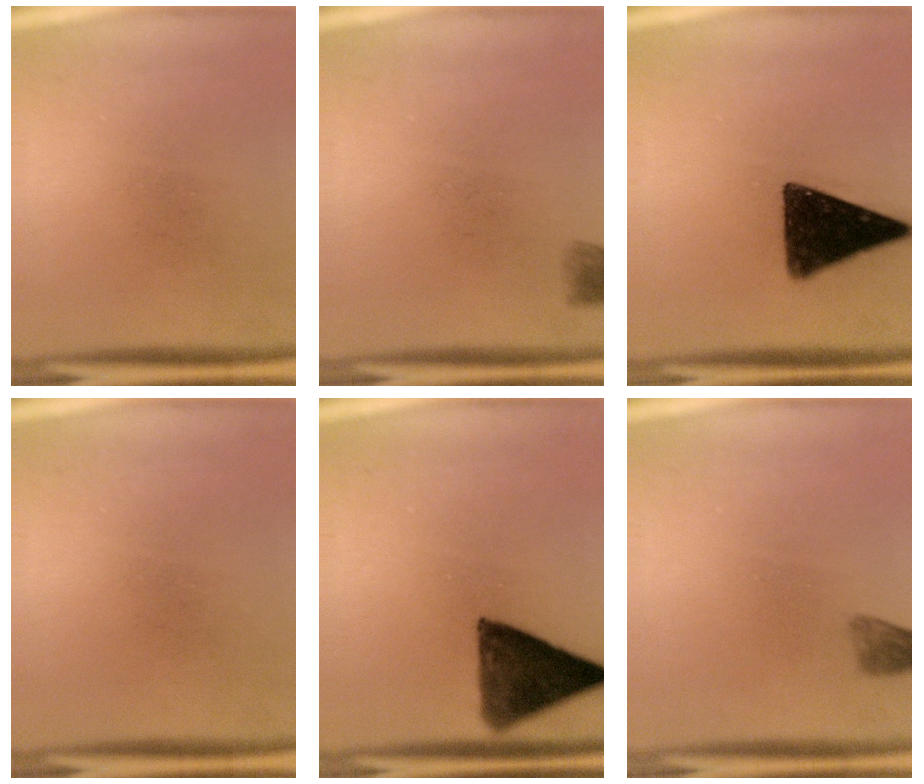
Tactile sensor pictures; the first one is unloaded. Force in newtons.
{"total": 2.2}
{"total": 14.7}
{"total": 0.0}
{"total": 11.6}
{"total": 2.1}